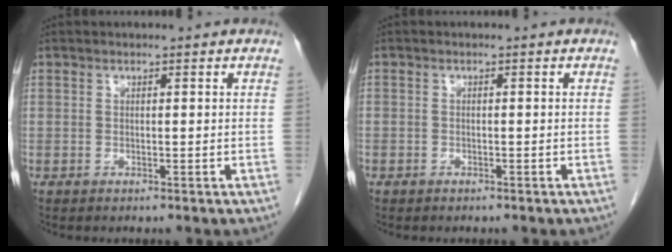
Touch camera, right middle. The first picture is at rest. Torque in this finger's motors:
{"motor_torque": [0.78, -1.01, -0.38, -0.21]}